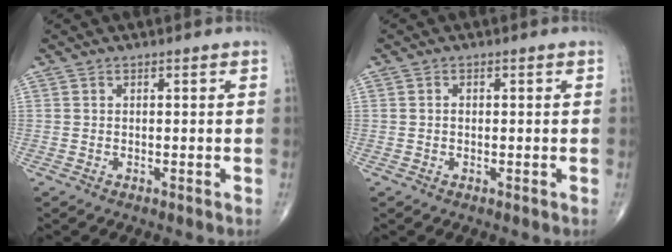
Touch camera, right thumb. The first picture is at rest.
{"total": 1.0, "force": [0.0, 0.8, 0.6], "torque": [-0.007, 0.003, -0.001]}